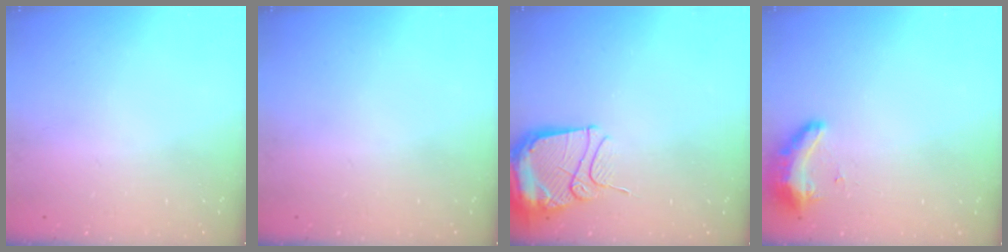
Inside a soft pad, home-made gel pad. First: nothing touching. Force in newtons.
{"total": 0.0}
{"total": 13.3, "press": 13.2, "slide": 1.4}
{"total": 9.0, "press": 8.7, "slide": 2.3}